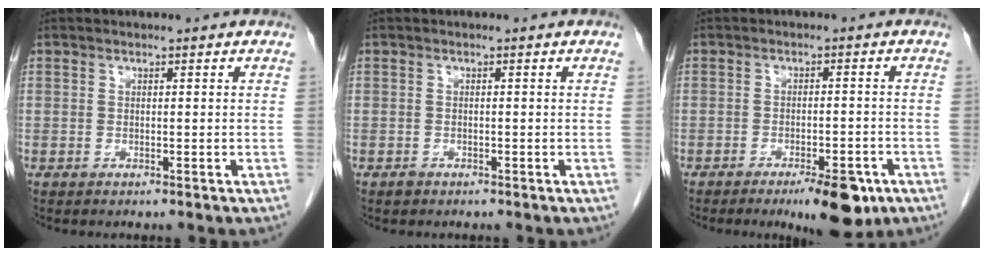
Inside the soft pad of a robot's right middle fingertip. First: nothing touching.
{"total": 0.7, "force": [-0.5, 0.5, 0.1], "torque": [-0.003, 0.001, -0.010]}
{"total": 7.6, "force": [-4.7, 2.0, 5.7], "torque": [-0.077, -0.008, -0.062]}